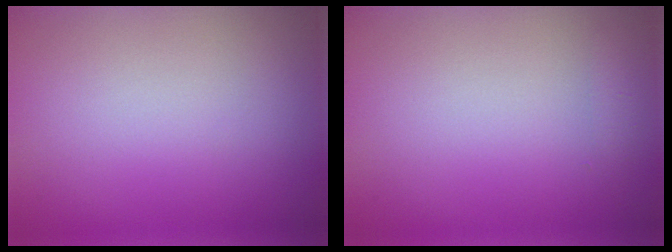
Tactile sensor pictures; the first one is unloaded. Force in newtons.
{"total": 0.6, "press": 0.6, "slide": 0.0}